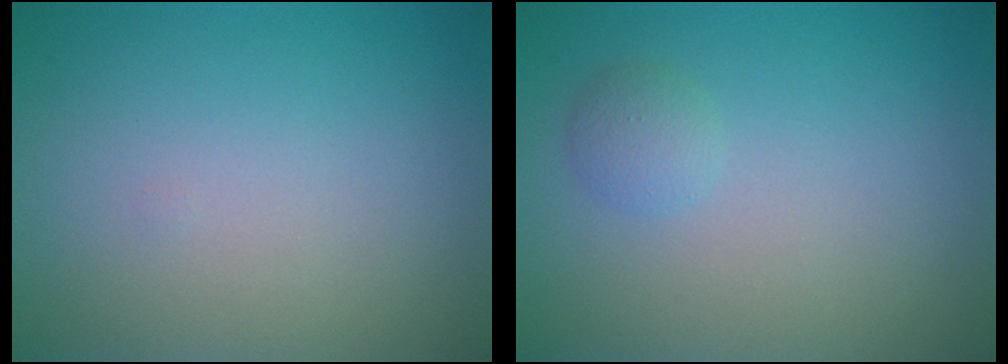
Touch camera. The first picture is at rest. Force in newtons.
{"total": 1.2, "press": 1.2, "slide": 0.1}